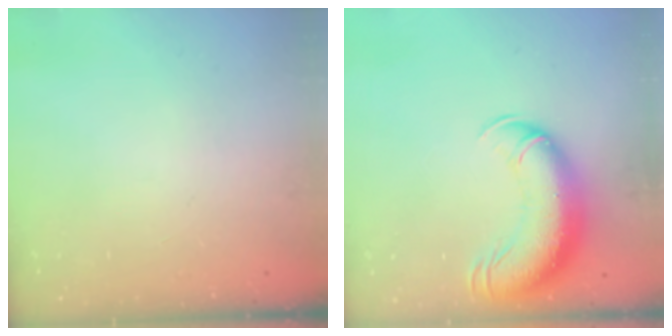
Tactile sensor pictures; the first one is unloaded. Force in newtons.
{"total": 16.3, "press": 15.9, "slide": 3.9}